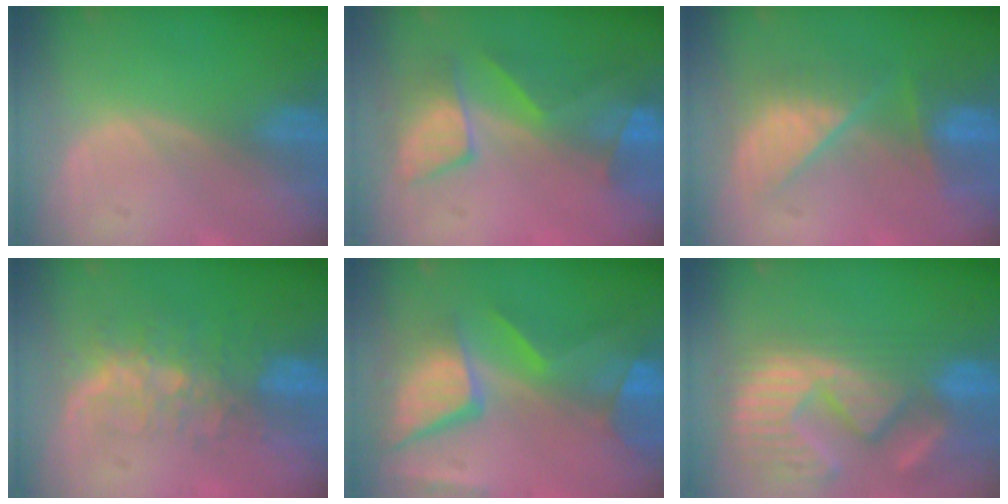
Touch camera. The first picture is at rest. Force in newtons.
{"total": 8.0, "press": 7.7, "slide": 2.2}
{"total": 7.4, "press": 7.4, "slide": 0.5}
{"total": 8.2, "press": 6.7, "slide": 4.6}
{"total": 12.1, "press": 9.9, "slide": 6.9}
{"total": 14.4, "press": 12.2, "slide": 7.6}